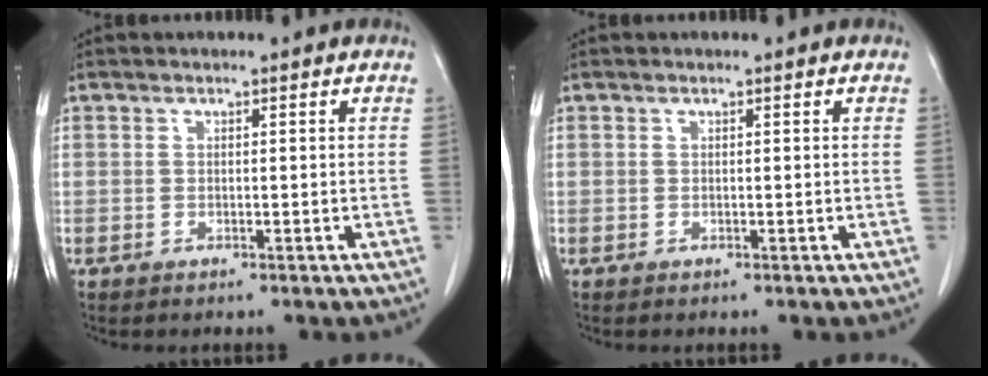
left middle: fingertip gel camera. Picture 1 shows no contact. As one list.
[{"total": 0.0}]